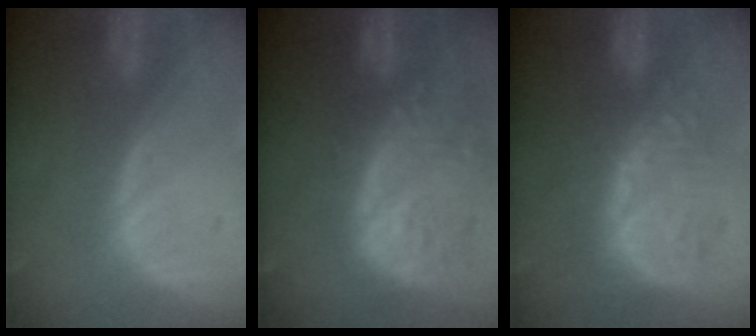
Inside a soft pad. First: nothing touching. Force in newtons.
{"total": 13.4, "press": 11.3, "slide": 7.3}
{"total": 10.0, "press": 8.7, "slide": 4.8}